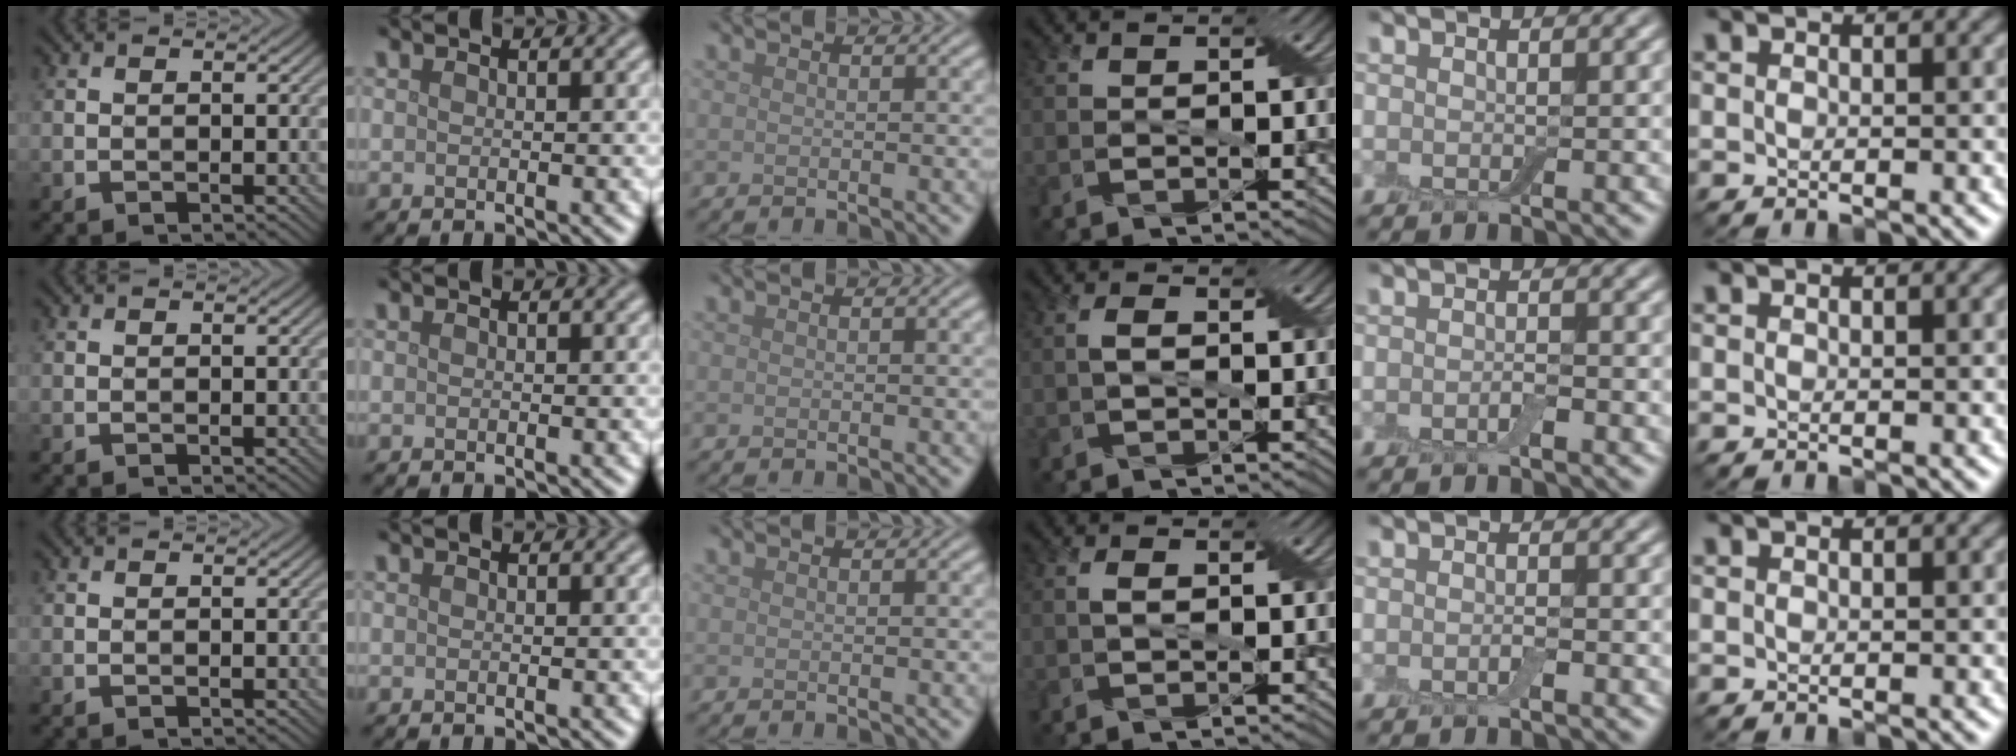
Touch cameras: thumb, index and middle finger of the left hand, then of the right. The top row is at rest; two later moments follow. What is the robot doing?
{"motion": "fold", "object": "bandage"}